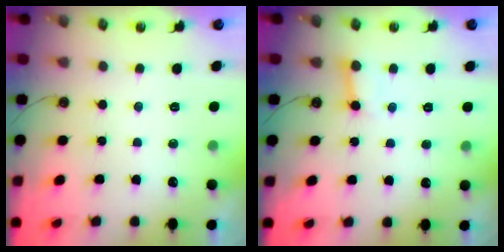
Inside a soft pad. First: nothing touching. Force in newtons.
{"total": 5.1, "press": 5.1, "slide": 0.5}